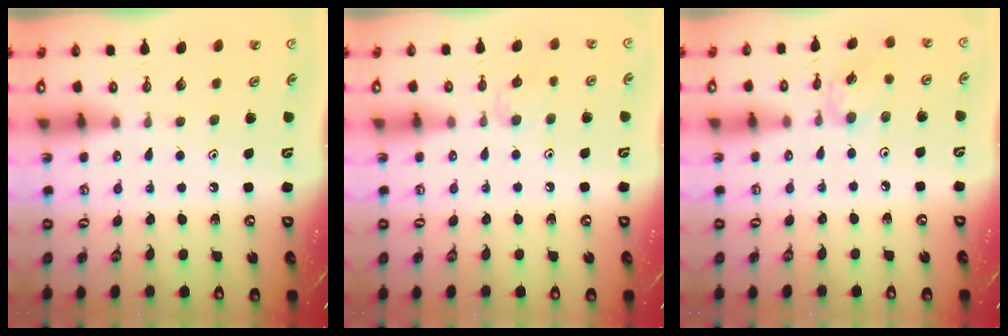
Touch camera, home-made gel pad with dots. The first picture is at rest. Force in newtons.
{"total": 5.1, "press": 5.0, "slide": 0.7}
{"total": 4.4, "press": 4.3, "slide": 0.3}